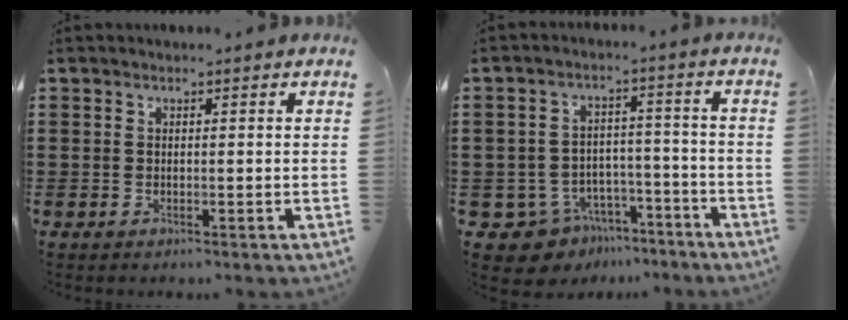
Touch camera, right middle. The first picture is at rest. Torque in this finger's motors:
{"motor_torque": [0.37, 0.28, 0.11, 0.00]}